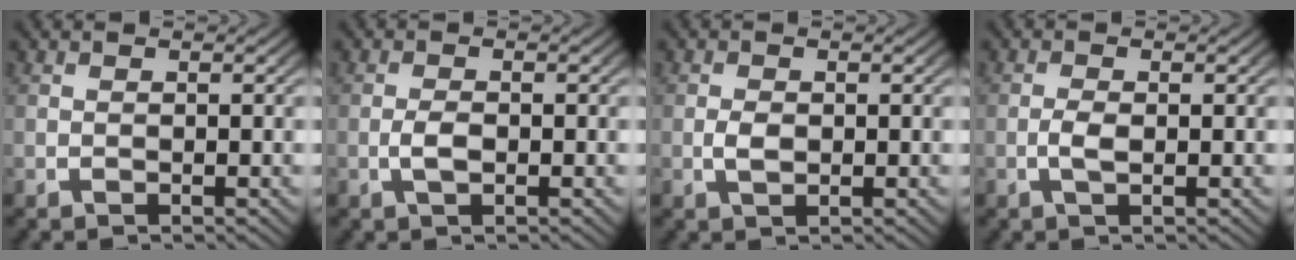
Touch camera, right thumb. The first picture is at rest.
{"total": 1.7, "force": [-0.4, 0.9, 1.4], "torque": [-0.036, -0.005, -0.006]}
{"total": 1.6, "force": [-0.1, 1.1, 1.2], "torque": [-0.031, -0.008, 0.003]}
{"total": 1.6, "force": [-0.2, 0.7, 1.4], "torque": [-0.040, -0.006, -0.004]}